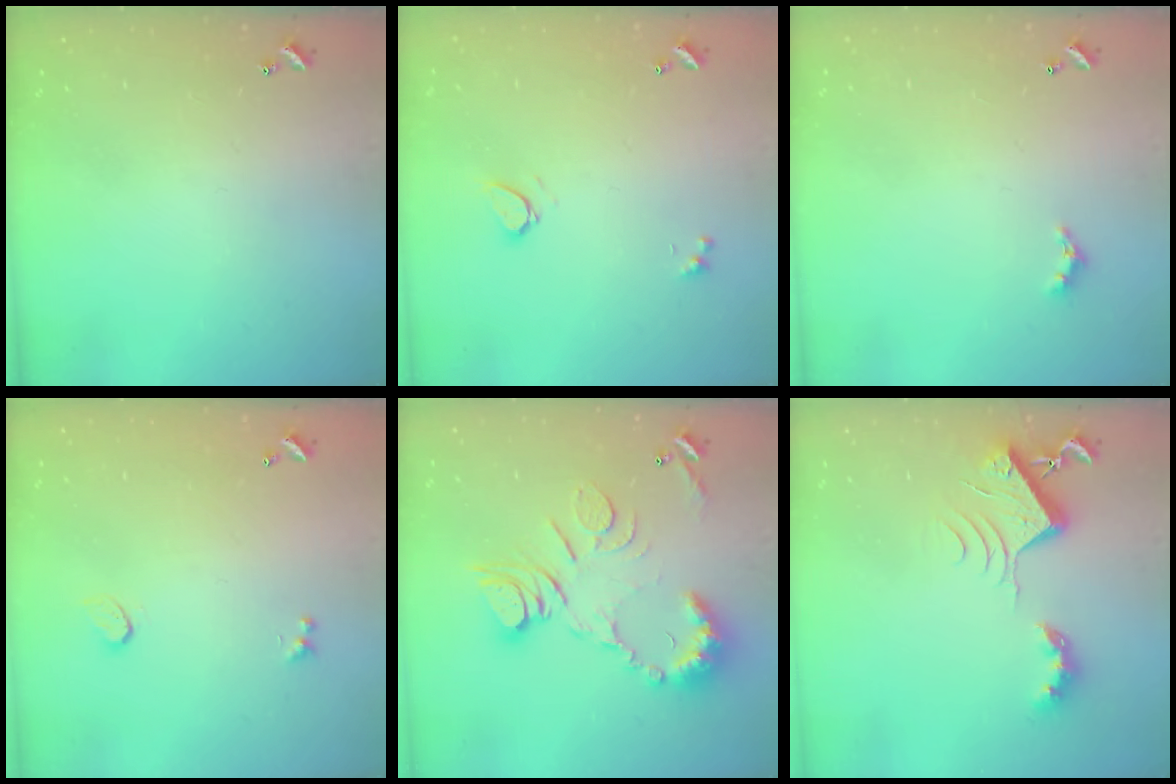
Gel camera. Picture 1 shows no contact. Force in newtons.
{"total": 1.2, "press": 1.2, "slide": 0.3}
{"total": 1.9, "press": 1.9, "slide": 0.6}
{"total": 0.7, "press": 0.5, "slide": 0.4}
{"total": 15.7, "press": 15.6, "slide": 1.9}
{"total": 8.0, "press": 8.0, "slide": 0.8}